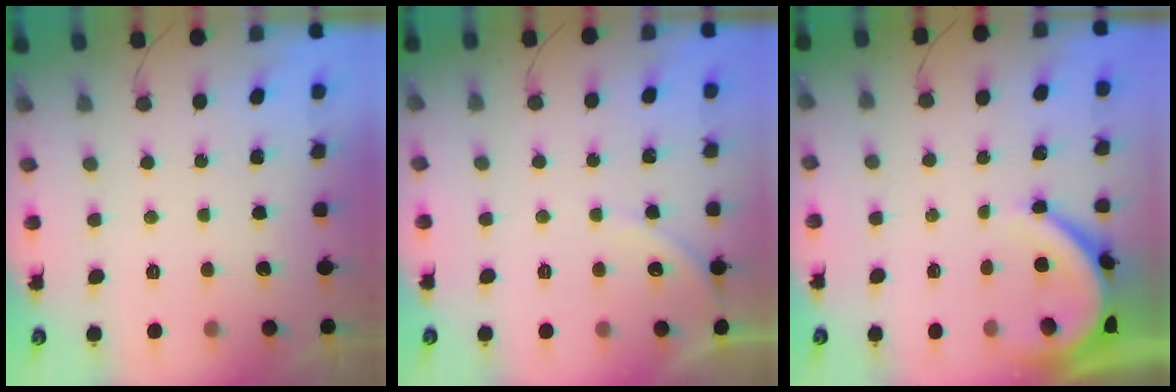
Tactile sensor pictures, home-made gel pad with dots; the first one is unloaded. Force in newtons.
{"total": 3.8, "press": 3.7, "slide": 0.6}
{"total": 7.0, "press": 7.0, "slide": 0.4}